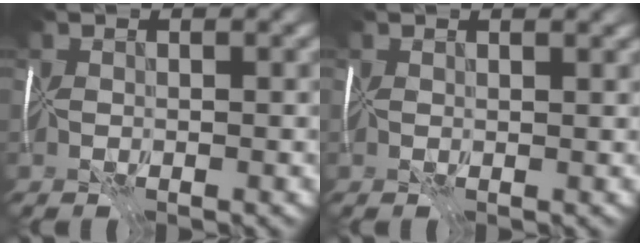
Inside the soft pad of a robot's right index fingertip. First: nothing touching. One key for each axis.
{"total": 2.0, "fx": 1.5, "fy": 0.7, "fz": 1.1, "tx": -0.004, "ty": 0.007, "tz": 0.014}